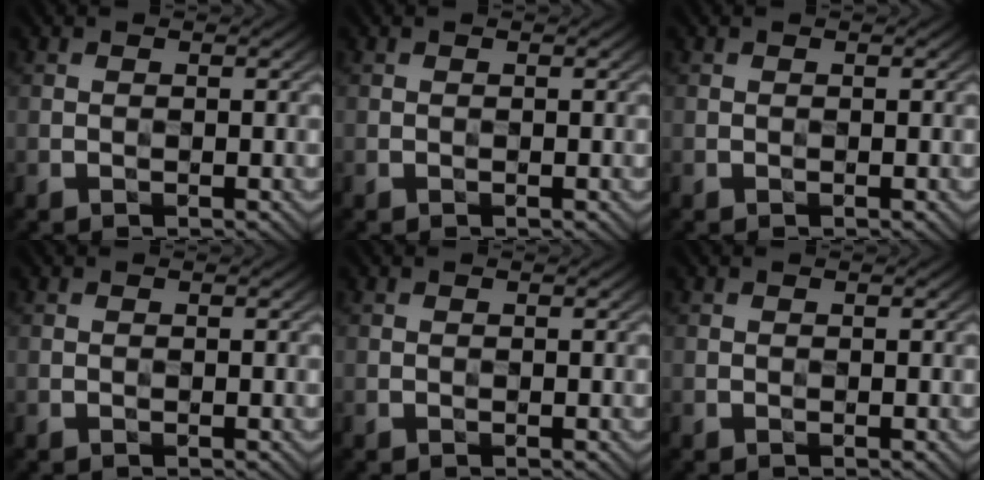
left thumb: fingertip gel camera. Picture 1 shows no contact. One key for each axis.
{"total": 0.0}
{"total": 0.0}
{"total": 0.0}
{"total": 0.0}
{"total": 0.0}